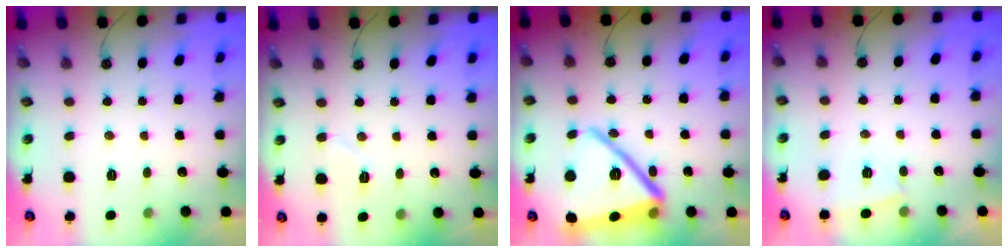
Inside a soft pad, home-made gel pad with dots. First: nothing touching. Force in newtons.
{"total": 4.8, "press": 4.5, "slide": 1.8}
{"total": 25.2, "press": 23.8, "slide": 8.3}
{"total": 1.5, "press": 1.4, "slide": 0.4}